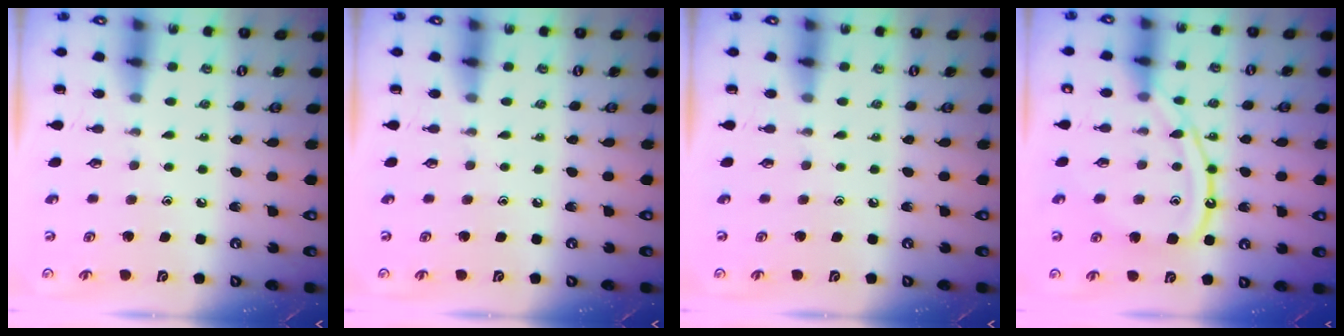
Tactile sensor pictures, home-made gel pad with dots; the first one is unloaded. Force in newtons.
{"total": 0.0}
{"total": 0.0}
{"total": 12.0, "press": 11.9, "slide": 1.3}